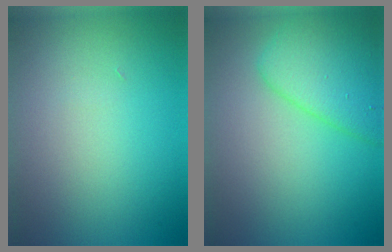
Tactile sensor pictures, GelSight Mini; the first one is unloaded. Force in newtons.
{"total": 4.8, "press": 4.8, "slide": 0.2}